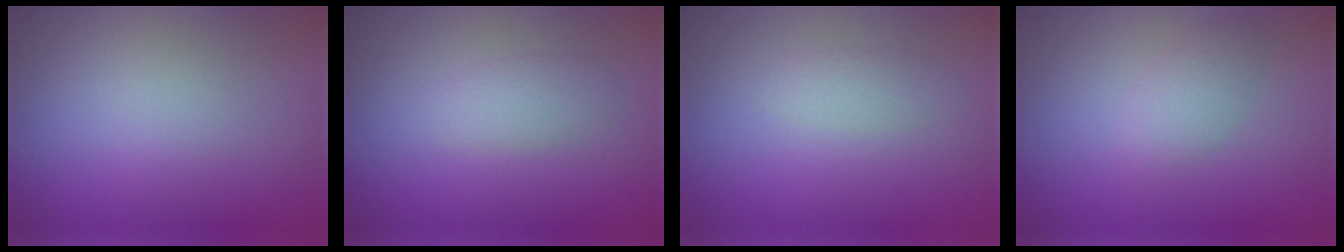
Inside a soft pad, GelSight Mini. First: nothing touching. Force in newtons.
{"total": 1.7, "press": 1.7, "slide": 0.1}
{"total": 1.2, "press": 1.2, "slide": 0.1}
{"total": 1.8, "press": 1.8, "slide": 0.1}